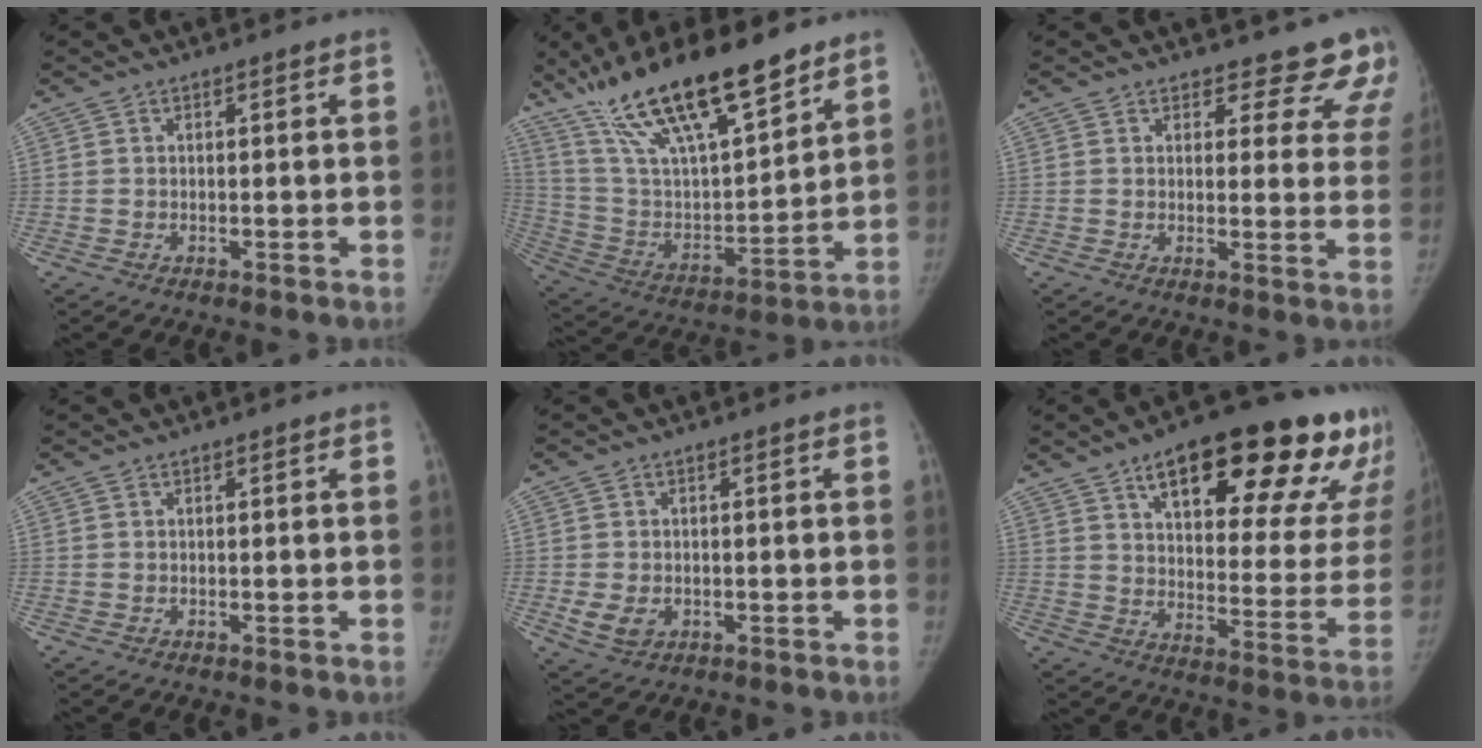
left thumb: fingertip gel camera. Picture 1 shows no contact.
{"total": 26.3, "force": [18.0, 7.6, 17.7], "torque": [-0.291, -0.051, 0.327]}
{"total": 10.9, "force": [9.7, 4.5, 1.9], "torque": [0.039, -0.060, 0.084]}
{"total": 0.0}
{"total": 4.2, "force": [-1.2, 3.2, 2.5], "torque": [-0.044, -0.003, -0.014]}
{"total": 29.6, "force": [17.3, 10.4, 21.7], "torque": [-0.252, -0.045, 0.245]}